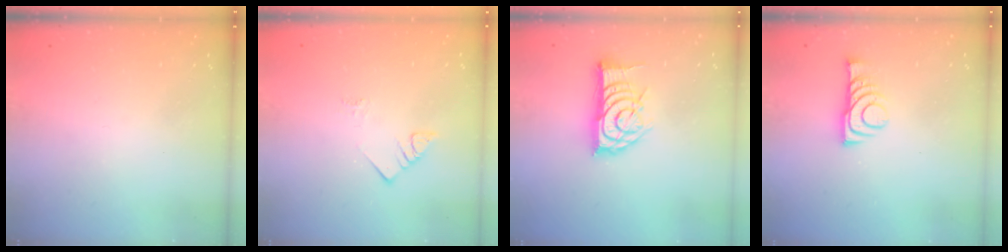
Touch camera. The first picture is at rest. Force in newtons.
{"total": 3.6, "press": 3.6, "slide": 0.5}
{"total": 15.6, "press": 15.6, "slide": 0.3}
{"total": 8.2, "press": 8.1, "slide": 1.0}